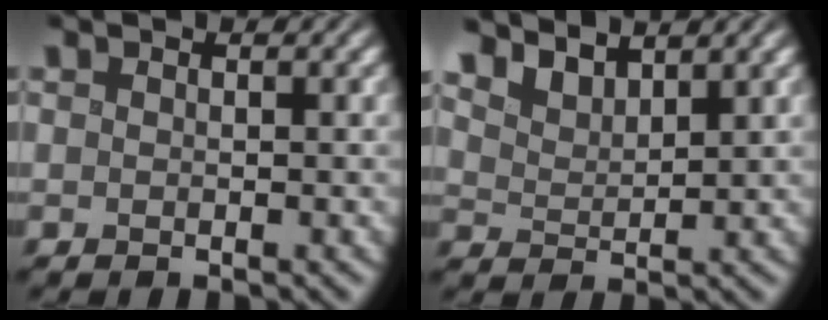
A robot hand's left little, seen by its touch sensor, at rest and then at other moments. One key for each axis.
{"total": 3.9, "fx": 3.5, "fy": 1.2, "fz": 1.2, "tx": -0.033, "ty": -0.002, "tz": 0.067}